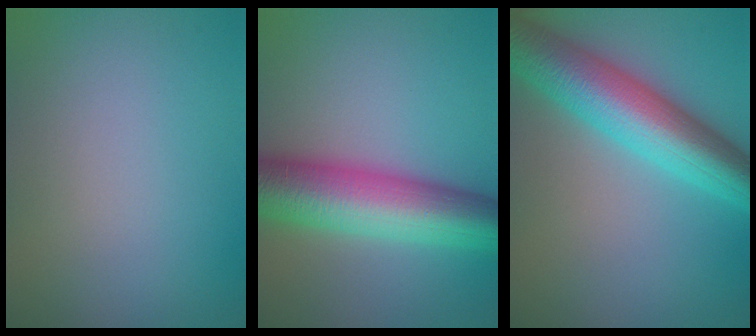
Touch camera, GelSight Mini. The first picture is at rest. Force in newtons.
{"total": 9.6, "press": 9.6, "slide": 0.2}
{"total": 8.9, "press": 8.9, "slide": 0.2}